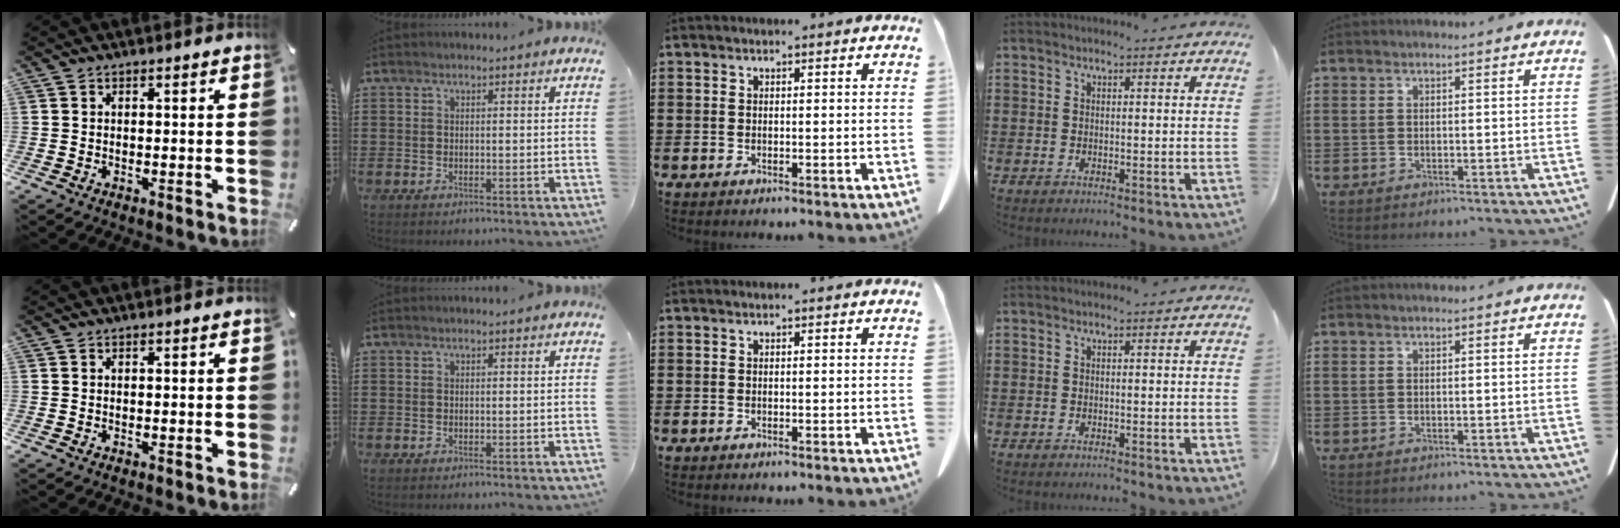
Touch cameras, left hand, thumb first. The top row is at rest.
{}